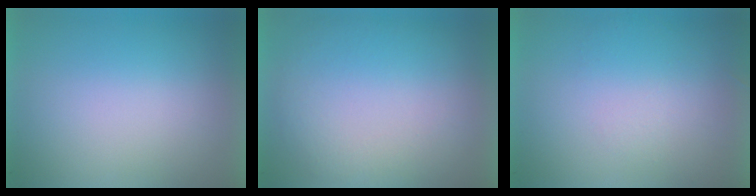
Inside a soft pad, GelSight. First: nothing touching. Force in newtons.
{"total": 2.2}
{"total": 1.3}